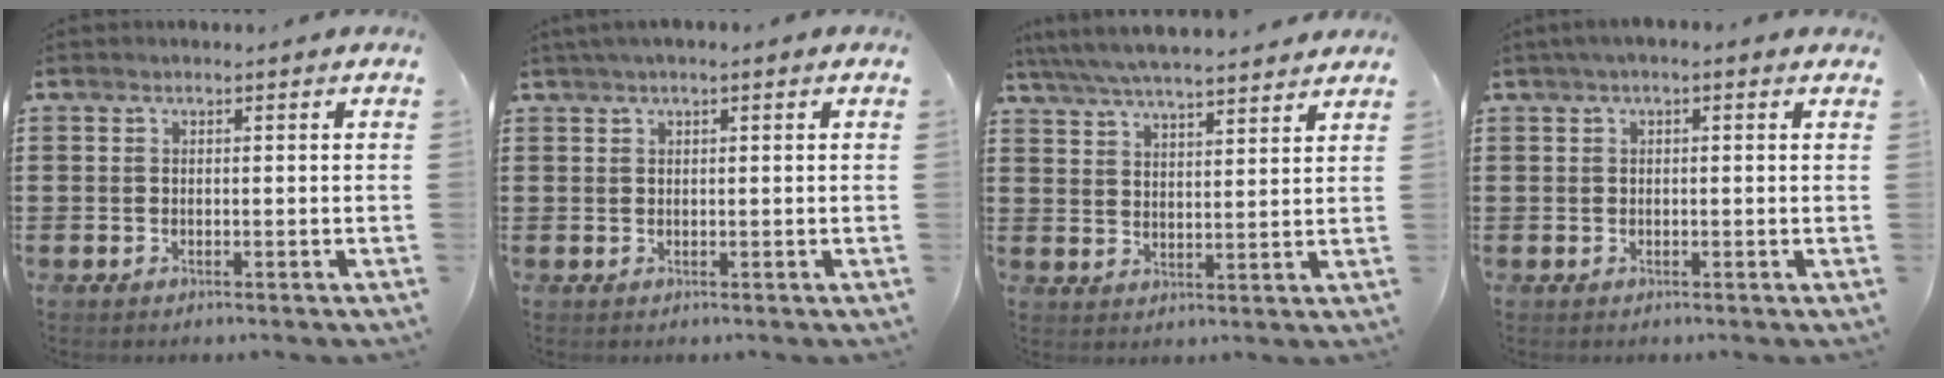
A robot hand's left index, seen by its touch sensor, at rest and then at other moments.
{"total": 1.2, "force": [0.6, 0.2, 1.0], "torque": [-0.020, 0.002, 0.011]}
{"total": 5.8, "force": [5.5, 0.3, 1.8], "torque": [-0.056, -0.022, 0.098]}
{"total": 1.2, "force": [0.1, 0.4, 1.2], "torque": [-0.022, 0.003, 0.002]}